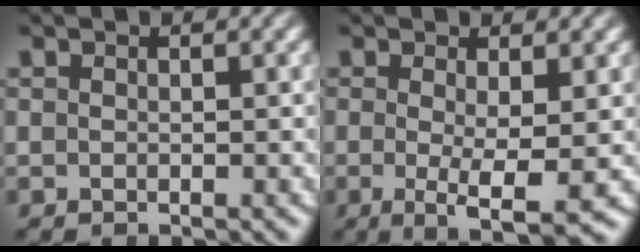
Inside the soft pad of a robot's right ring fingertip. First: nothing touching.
{"total": 5.3, "force": [-2.5, 1.3, 4.5], "torque": [-0.088, -0.044, -0.024]}